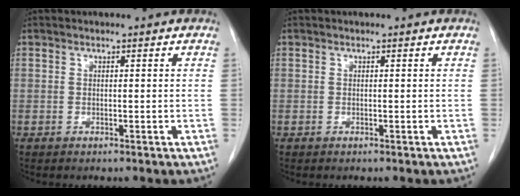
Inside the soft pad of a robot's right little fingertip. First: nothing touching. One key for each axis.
{"total": 0.0}